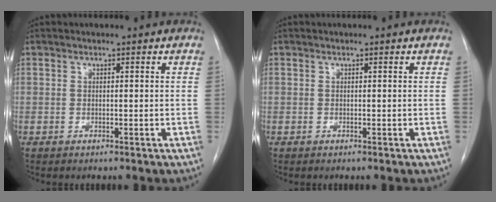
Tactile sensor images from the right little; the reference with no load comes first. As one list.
[{"total": 0.0}]